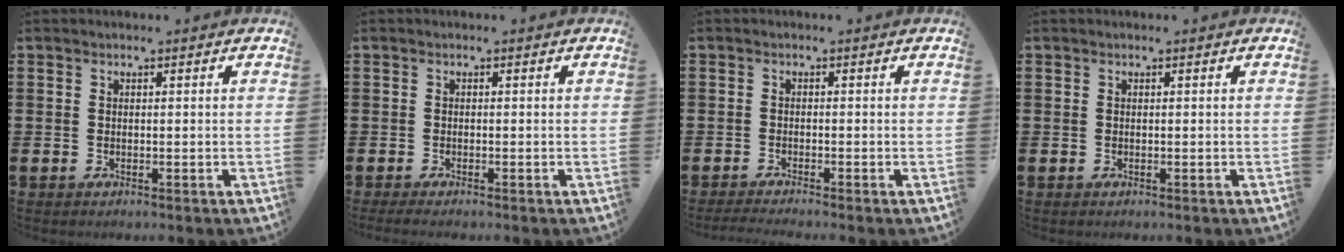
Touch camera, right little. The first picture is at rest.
{"total": 0.7, "force": [-0.4, 0.1, 0.6], "torque": [-0.008, -0.002, -0.009]}
{"total": 1.1, "force": [-0.9, -0.1, 0.6], "torque": [-0.009, -0.001, -0.018]}
{"total": 0.0}